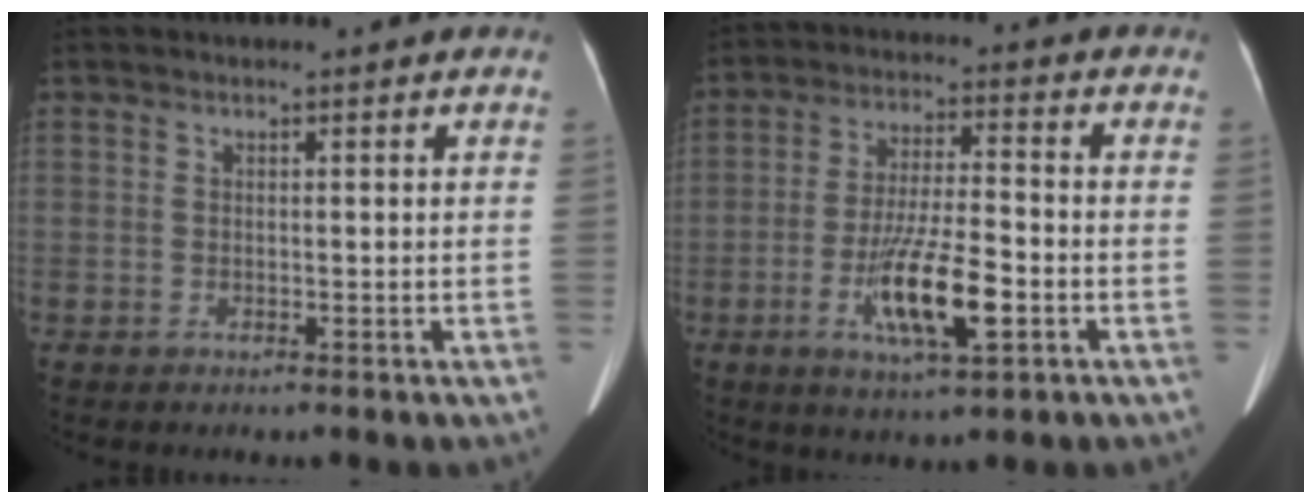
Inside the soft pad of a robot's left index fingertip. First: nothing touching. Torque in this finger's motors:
{"motor_torque": [1.62, 0.53, 0.51, 0.21]}